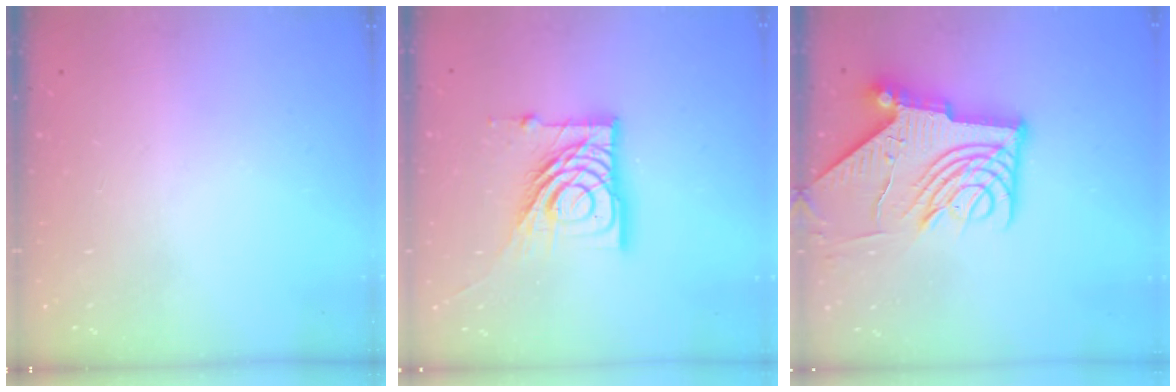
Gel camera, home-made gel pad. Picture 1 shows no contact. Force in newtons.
{"total": 15.9, "press": 15.8, "slide": 1.4}
{"total": 15.2, "press": 15.1, "slide": 1.5}